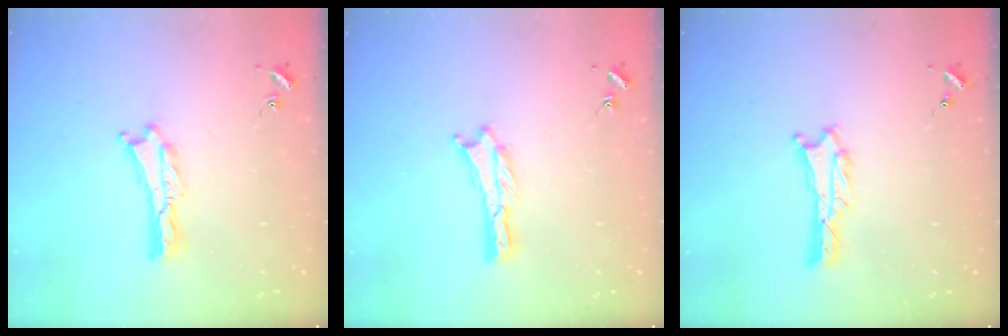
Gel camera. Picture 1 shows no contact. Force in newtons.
{"total": 0.0}
{"total": 1.3, "press": 1.2, "slide": 0.1}